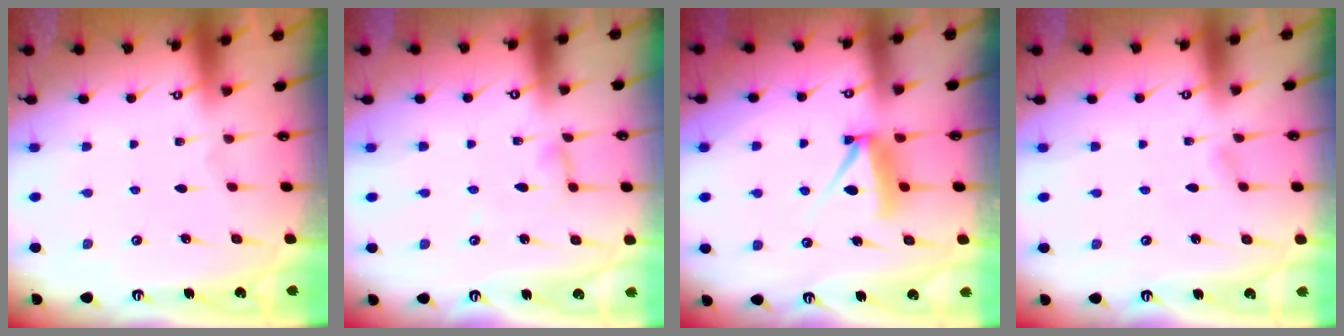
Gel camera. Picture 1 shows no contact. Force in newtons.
{"total": 3.8, "press": 3.8, "slide": 0.1}
{"total": 7.5, "press": 7.5, "slide": 0.8}
{"total": 2.8, "press": 2.8, "slide": 0.3}